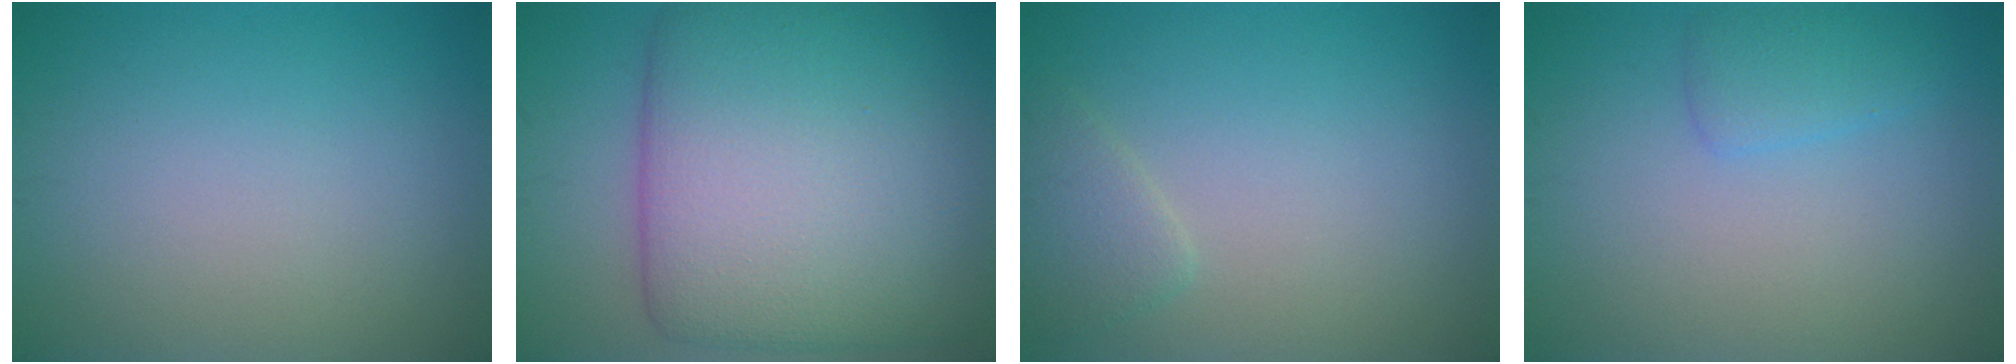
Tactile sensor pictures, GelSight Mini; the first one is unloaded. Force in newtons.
{"total": 14.4, "press": 14.4, "slide": 0.5}
{"total": 1.9, "press": 1.9, "slide": 0.2}
{"total": 1.9, "press": 1.9, "slide": 0.2}